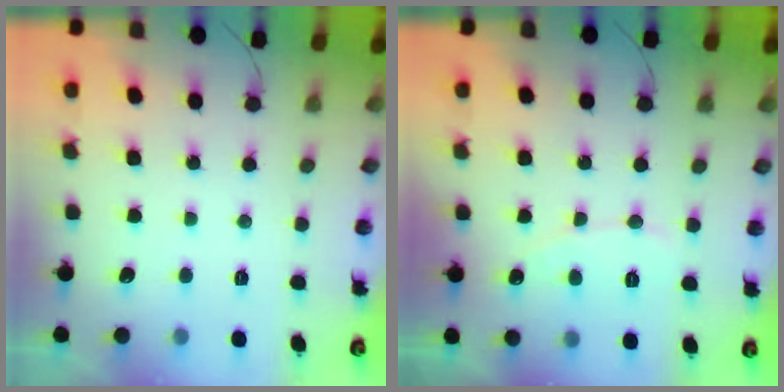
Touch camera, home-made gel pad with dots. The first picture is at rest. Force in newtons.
{"total": 5.7, "press": 5.7, "slide": 0.5}